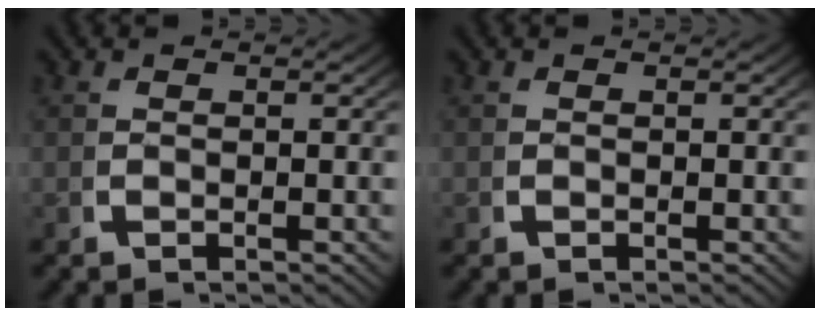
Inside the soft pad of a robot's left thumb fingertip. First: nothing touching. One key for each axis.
{"total": 0.0}